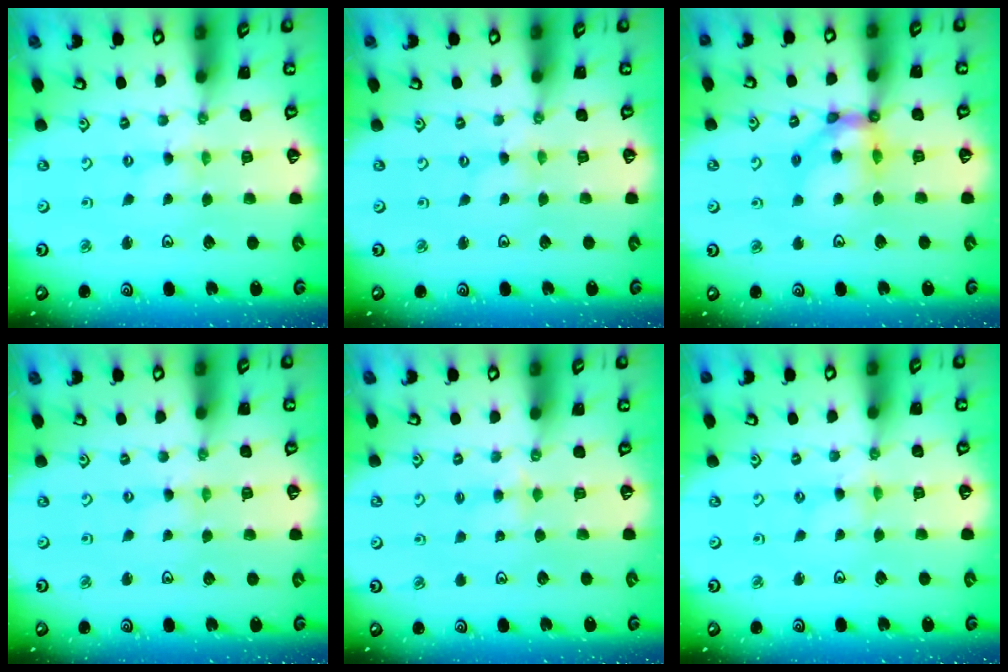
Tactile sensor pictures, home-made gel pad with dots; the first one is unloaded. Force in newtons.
{"total": 0.0}
{"total": 12.4, "press": 12.3, "slide": 1.5}
{"total": 0.0}
{"total": 2.9, "press": 2.9, "slide": 0.5}
{"total": 0.0}